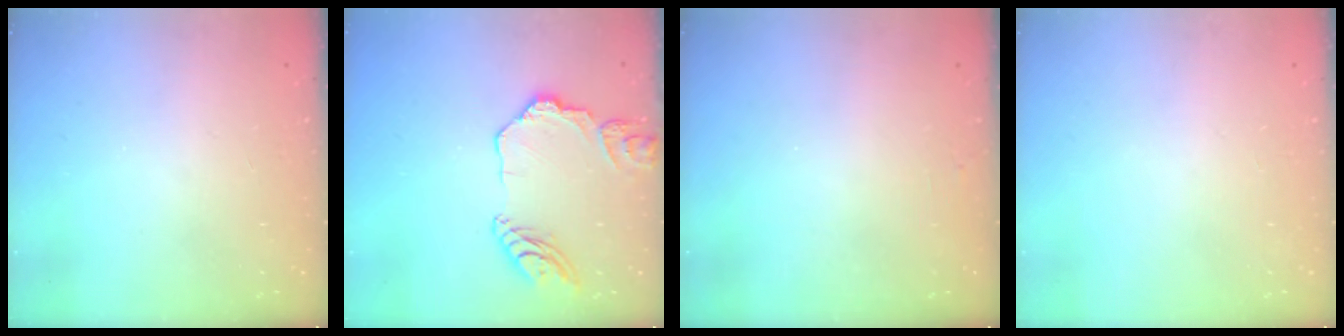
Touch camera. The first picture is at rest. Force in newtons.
{"total": 13.4, "press": 13.4, "slide": 1.3}
{"total": 2.5, "press": 2.5, "slide": 0.2}
{"total": 0.0}